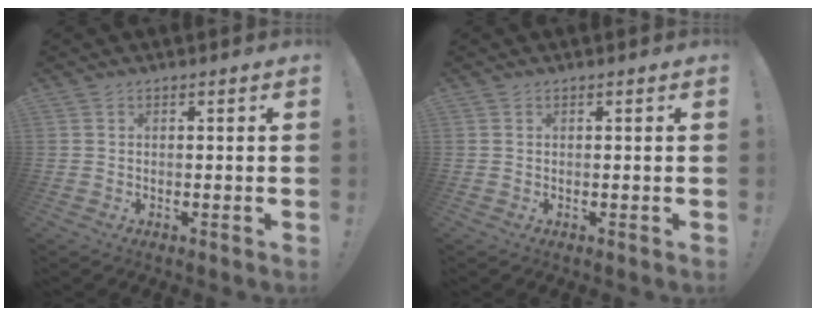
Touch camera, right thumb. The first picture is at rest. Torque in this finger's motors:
{"motor_torque": [-0.22, 0.36, 0.30, -0.22, 0.03]}